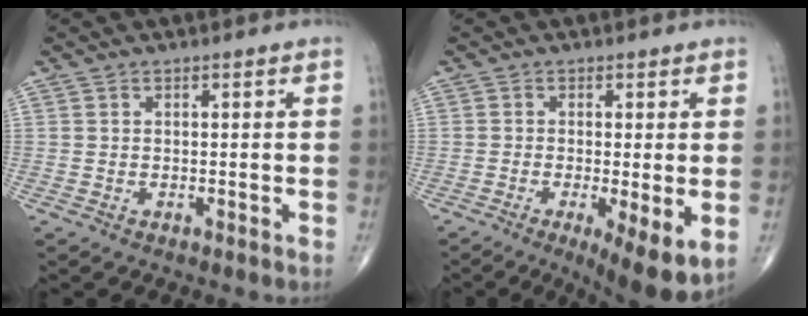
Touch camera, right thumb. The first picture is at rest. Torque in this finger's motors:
{"motor_torque": [-0.50, 0.58, -0.12, -0.34, 0.03]}